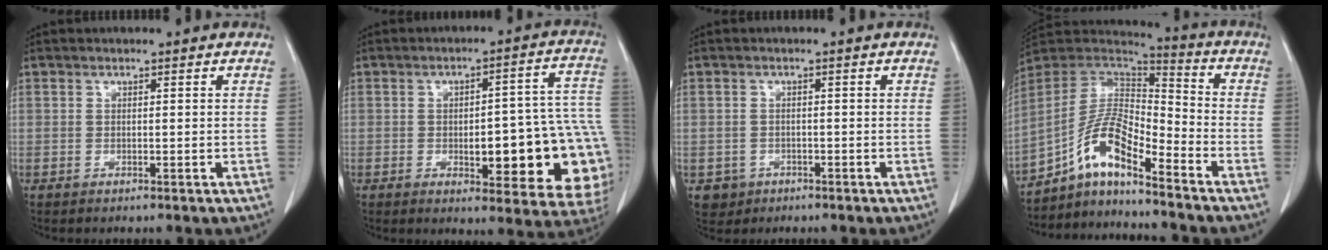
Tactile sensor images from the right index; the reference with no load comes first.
{"total": 19.5, "force": [-4.3, 5.4, 18.2], "torque": [-0.137, 0.040, -0.030]}
{"total": 2.9, "force": [-1.3, 2.6, 0.2], "torque": [0.000, 0.009, -0.016]}
{"total": 11.4, "force": [-7.7, 2.3, 8.1], "torque": [-0.162, 0.025, -0.141]}